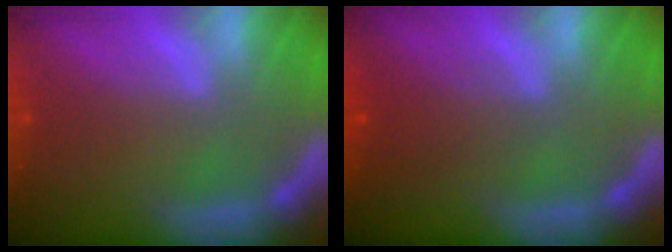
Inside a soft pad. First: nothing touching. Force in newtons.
{"total": 2.5}